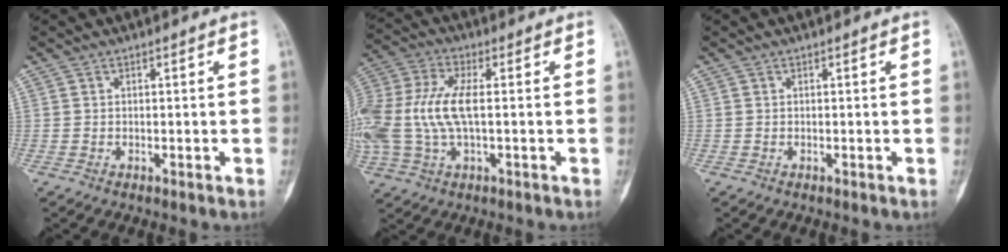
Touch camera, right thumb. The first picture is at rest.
{"total": 16.2, "force": [-0.1, 7.7, 14.2], "torque": [-0.353, 0.017, -0.002]}
{"total": 0.0}